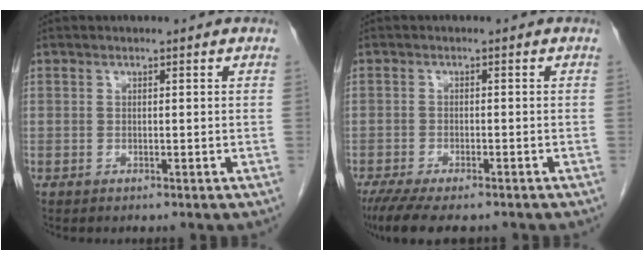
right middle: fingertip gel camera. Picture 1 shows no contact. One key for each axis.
{"total": 9.4, "fx": -7.5, "fy": 2.5, "fz": 5.1, "tx": -0.078, "ty": -0.013, "tz": -0.115}